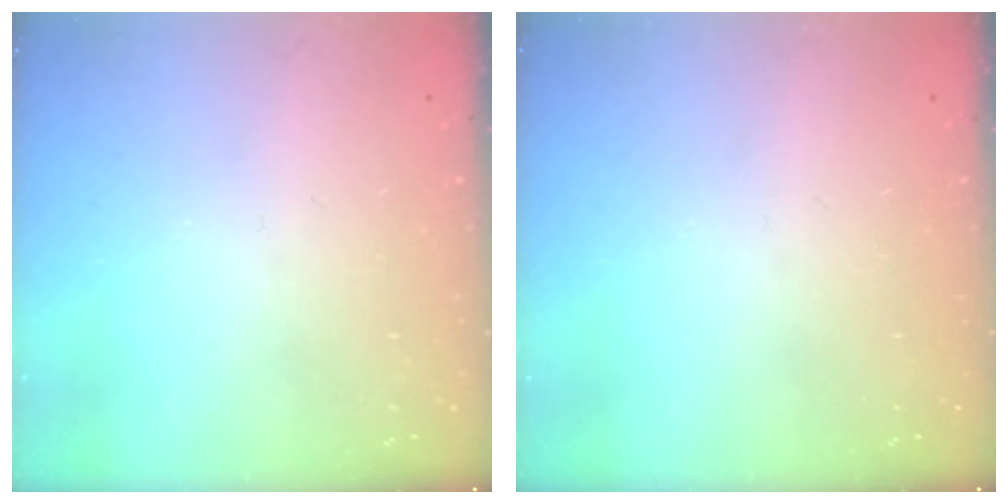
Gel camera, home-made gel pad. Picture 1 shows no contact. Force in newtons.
{"total": 0.0}